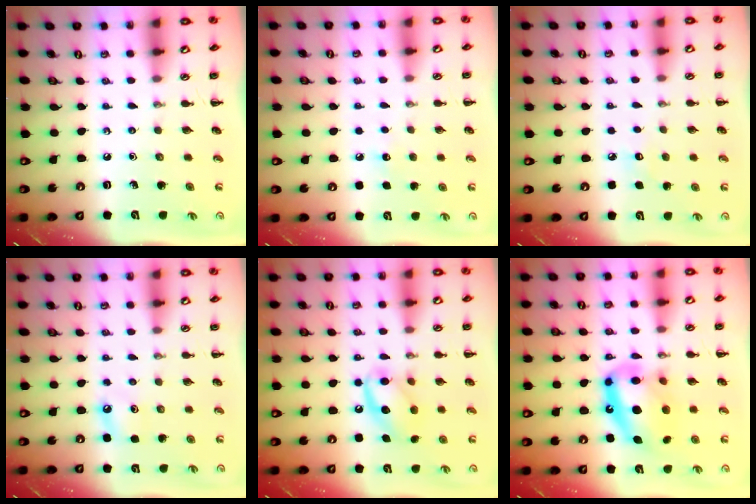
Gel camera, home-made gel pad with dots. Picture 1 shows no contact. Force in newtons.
{"total": 4.8, "press": 4.6, "slide": 1.2}
{"total": 5.1, "press": 4.9, "slide": 1.3}
{"total": 5.9, "press": 5.6, "slide": 1.9}
{"total": 13.5, "press": 13.5, "slide": 1.4}
{"total": 16.3, "press": 15.7, "slide": 4.4}